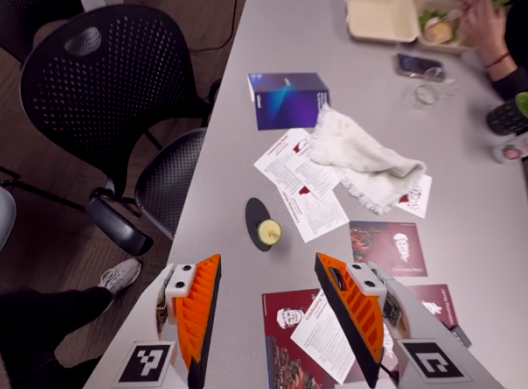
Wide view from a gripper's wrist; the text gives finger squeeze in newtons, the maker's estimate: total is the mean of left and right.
{"total": 0.0}